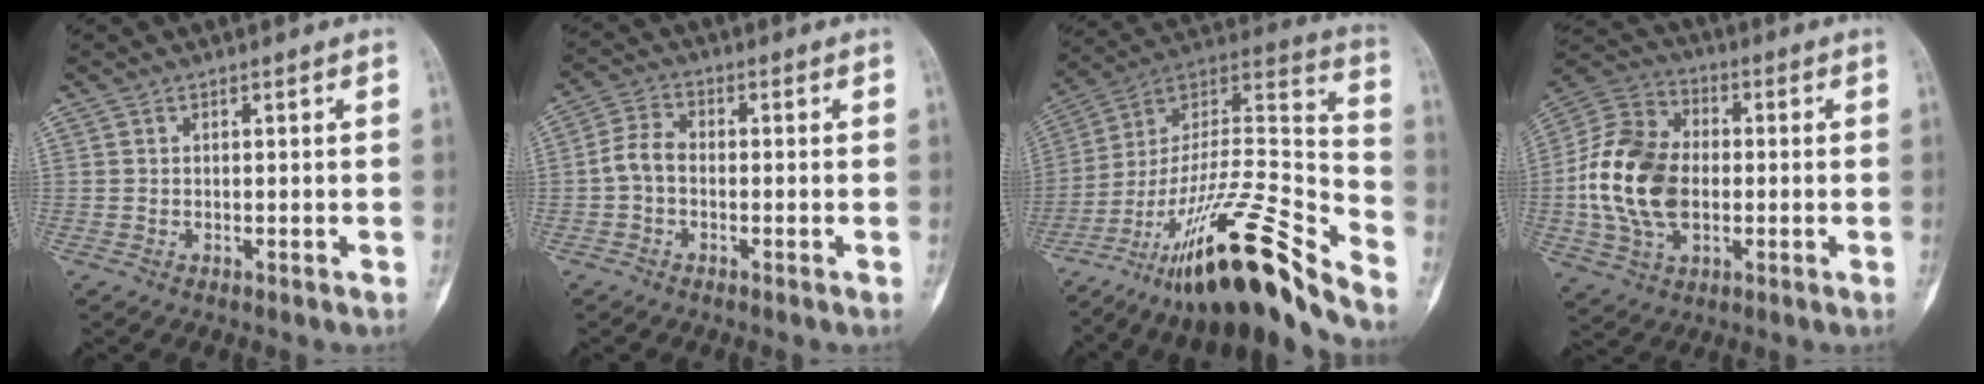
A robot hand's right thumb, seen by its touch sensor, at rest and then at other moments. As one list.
[{"total": 4.6, "force": [-0.9, 3.0, 3.3], "torque": [-0.064, 0.016, -0.029]}, {"total": 29.0, "force": [-20.1, 5.7, 20.1], "torque": [-0.300, 0.095, -0.338]}, {"total": 17.3, "force": [-1.5, 11.6, 12.8], "torque": [-0.244, 0.018, -0.027]}]